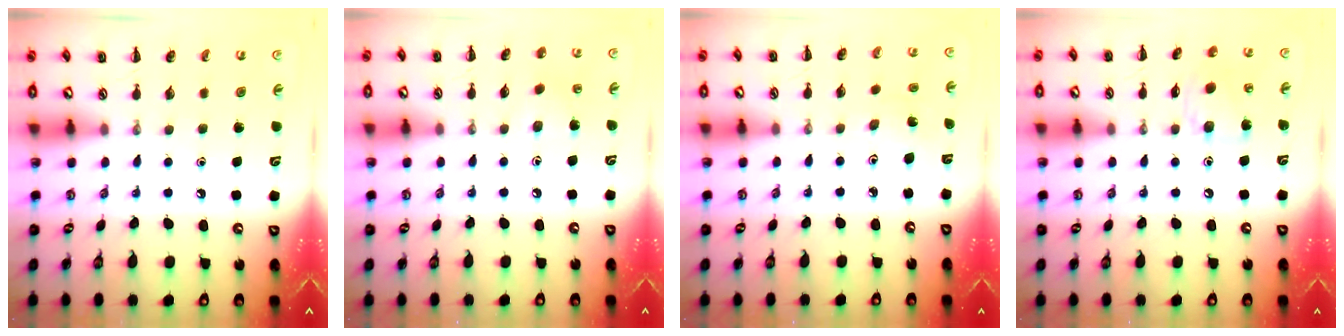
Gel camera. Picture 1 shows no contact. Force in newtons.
{"total": 7.1, "press": 7.0, "slide": 1.2}
{"total": 3.8, "press": 3.6, "slide": 1.1}
{"total": 9.1, "press": 9.1, "slide": 1.0}